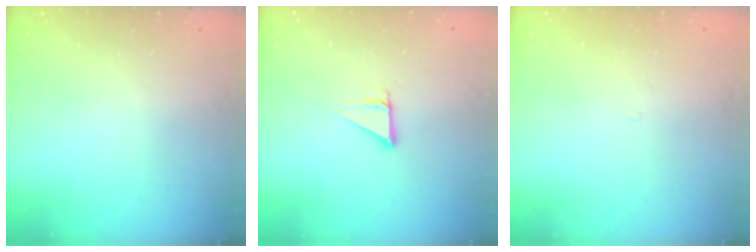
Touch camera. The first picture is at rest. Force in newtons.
{"total": 3.1, "press": 3.1, "slide": 0.2}
{"total": 2.0, "press": 2.0, "slide": 0.1}